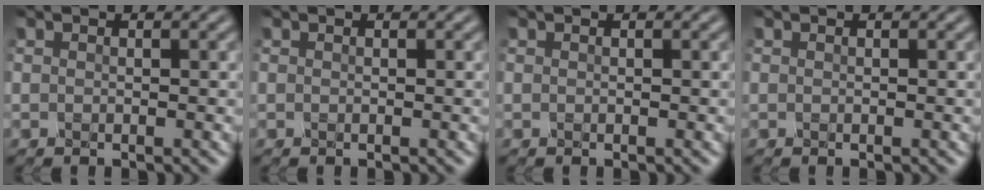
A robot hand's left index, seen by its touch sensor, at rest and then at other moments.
{"total": 0.0}
{"total": 0.0}
{"total": 0.0}